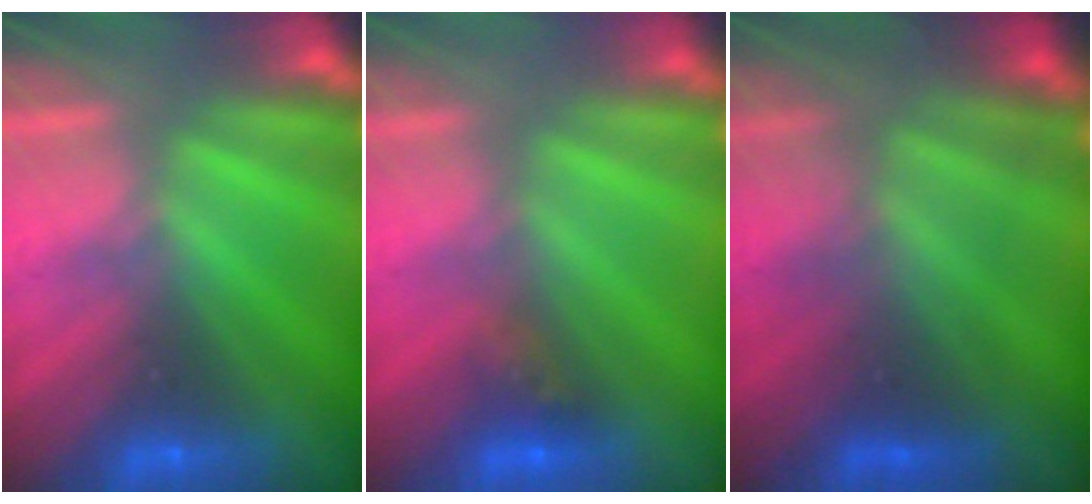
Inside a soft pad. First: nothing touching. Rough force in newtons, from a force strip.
{"total": 2.9}
{"total": 4.9}